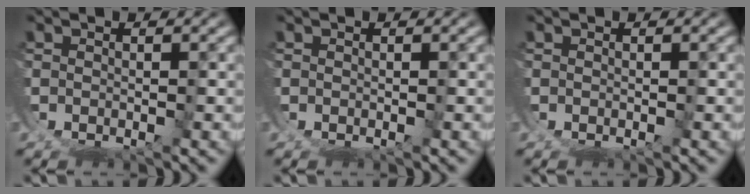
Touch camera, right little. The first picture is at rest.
{"total": 0.0}
{"total": 0.0}